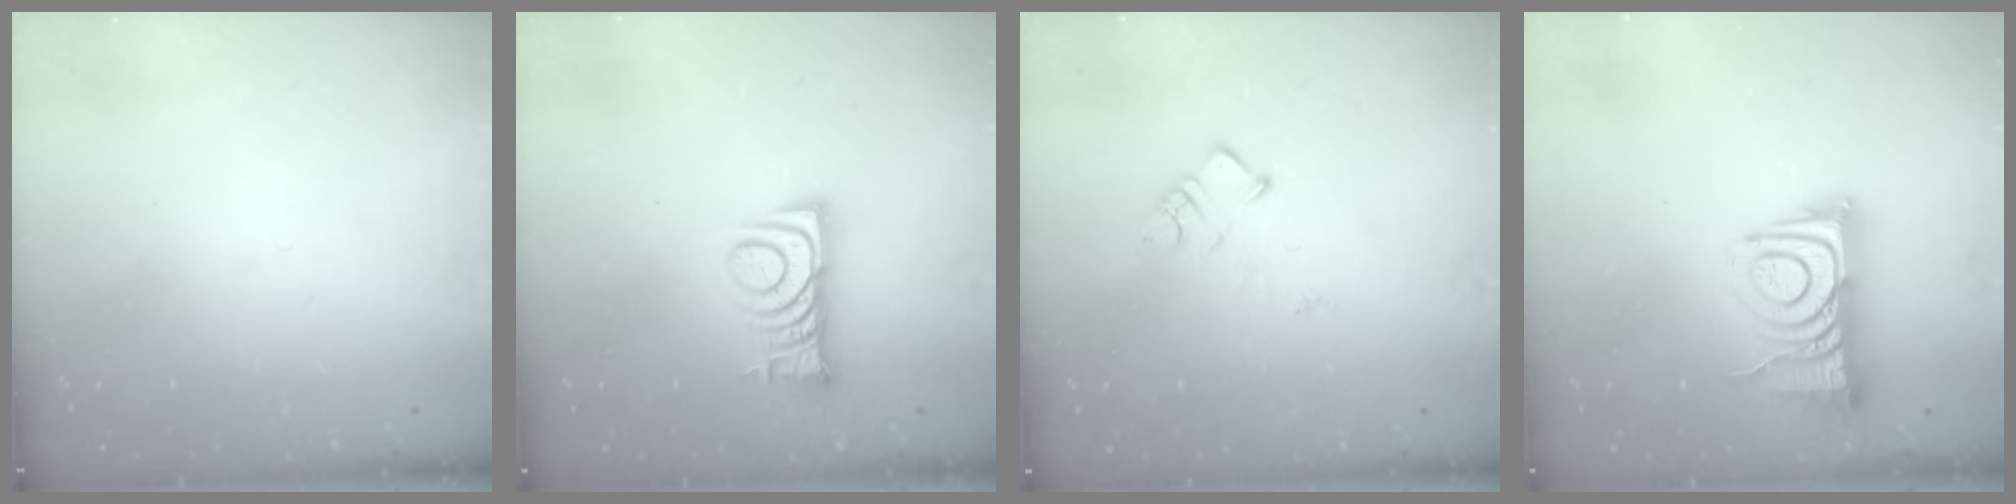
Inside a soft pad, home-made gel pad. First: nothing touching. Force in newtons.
{"total": 8.3, "press": 8.3, "slide": 0.8}
{"total": 4.3, "press": 4.3, "slide": 0.1}
{"total": 11.4, "press": 11.3, "slide": 1.0}